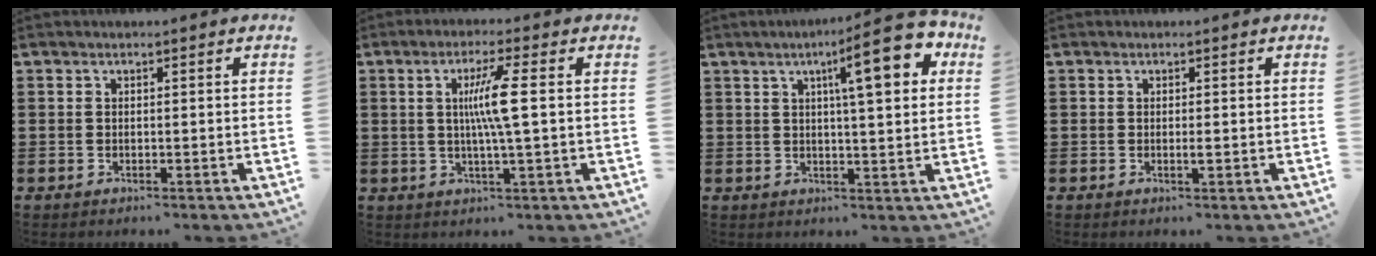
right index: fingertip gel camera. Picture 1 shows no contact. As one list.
[{"total": 6.5, "force": [0.6, -0.3, 6.5], "torque": [-0.129, -0.009, 0.002]}, {"total": 11.1, "force": [4.7, 2.0, 9.9], "torque": [-0.159, -0.010, 0.067]}, {"total": 0.8, "force": [-0.1, 0.0, 0.8], "torque": [-0.014, -0.004, -0.002]}]